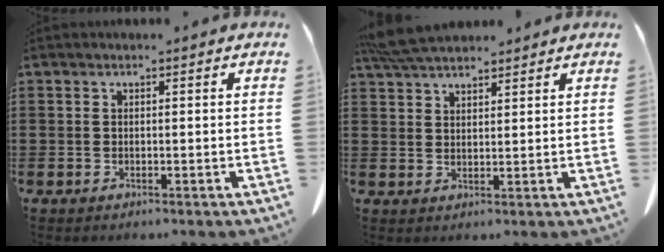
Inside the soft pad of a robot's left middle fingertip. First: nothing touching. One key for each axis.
{"total": 5.7, "fx": 5.1, "fy": 1.2, "fz": 2.2, "tx": -0.057, "ty": -0.008, "tz": 0.098}